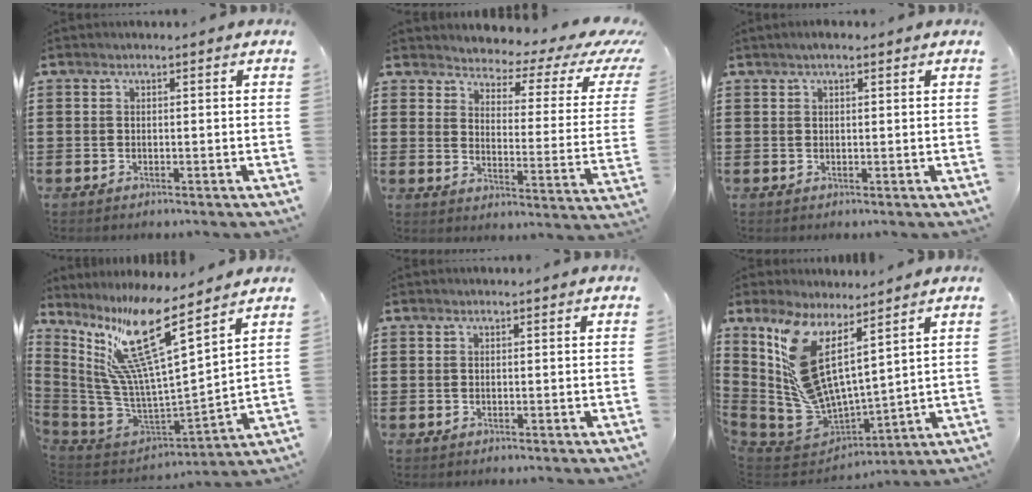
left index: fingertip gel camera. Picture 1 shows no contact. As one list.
[{"total": 3.2, "force": [2.5, 1.1, 1.6], "torque": [-0.040, -0.026, 0.035]}, {"total": 1.4, "force": [1.0, 0.4, 0.9], "torque": [-0.019, 0.004, 0.017]}, {"total": 14.9, "force": [9.5, 0.9, 11.4], "torque": [-0.250, -0.087, 0.150]}, {"total": 0.0}, {"total": 11.9, "force": [4.8, 5.3, 9.5], "torque": [-0.250, -0.062, 0.078]}]